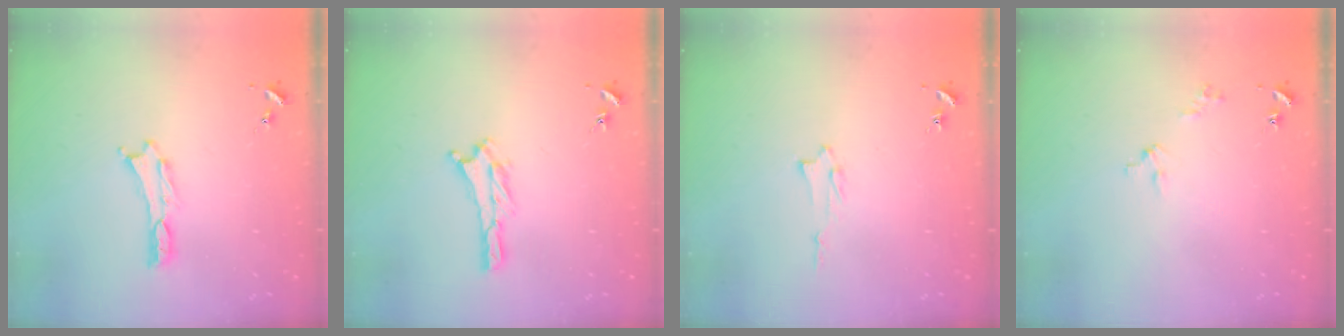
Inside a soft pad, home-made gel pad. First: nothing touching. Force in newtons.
{"total": 1.6, "press": 1.6, "slide": 0.3}
{"total": 1.3, "press": 1.3, "slide": 0.2}
{"total": 2.1, "press": 2.1, "slide": 0.2}